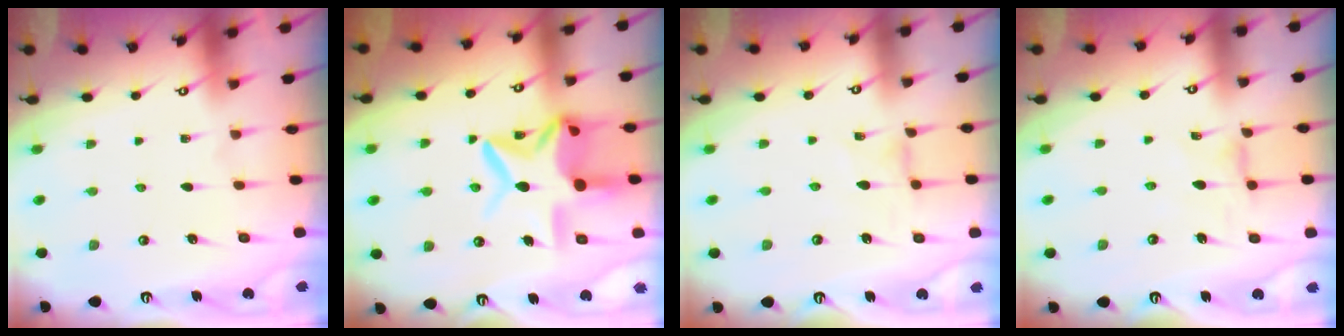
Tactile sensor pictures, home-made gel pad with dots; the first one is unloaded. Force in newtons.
{"total": 14.2, "press": 14.0, "slide": 2.0}
{"total": 0.0}
{"total": 0.9, "press": 0.8, "slide": 0.3}